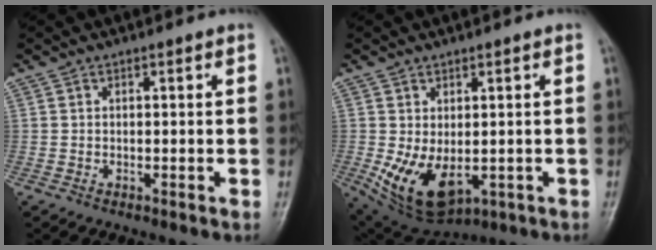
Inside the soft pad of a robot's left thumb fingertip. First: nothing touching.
{"total": 10.6, "force": [-1.8, 6.1, 8.5], "torque": [-0.141, -0.008, -0.006]}